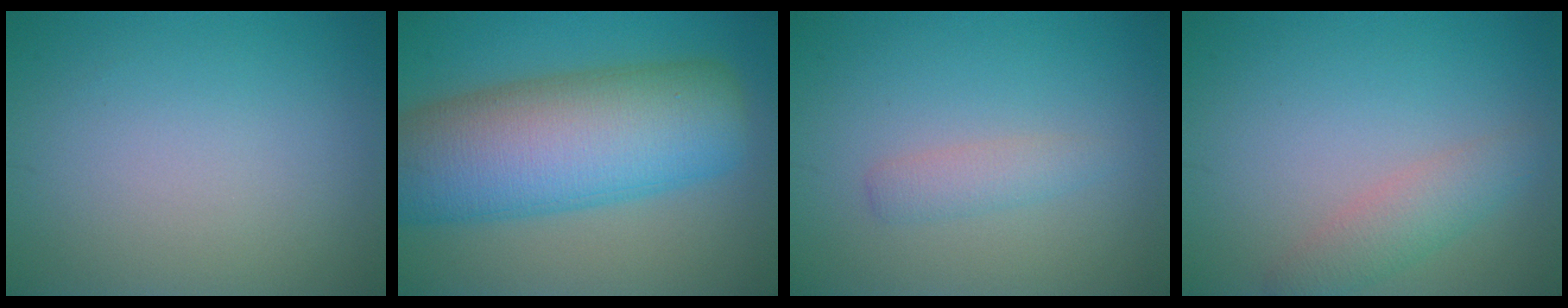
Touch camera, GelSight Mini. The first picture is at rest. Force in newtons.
{"total": 13.4, "press": 13.4, "slide": 0.5}
{"total": 1.7, "press": 1.7, "slide": 0.1}
{"total": 2.7, "press": 2.7, "slide": 0.0}